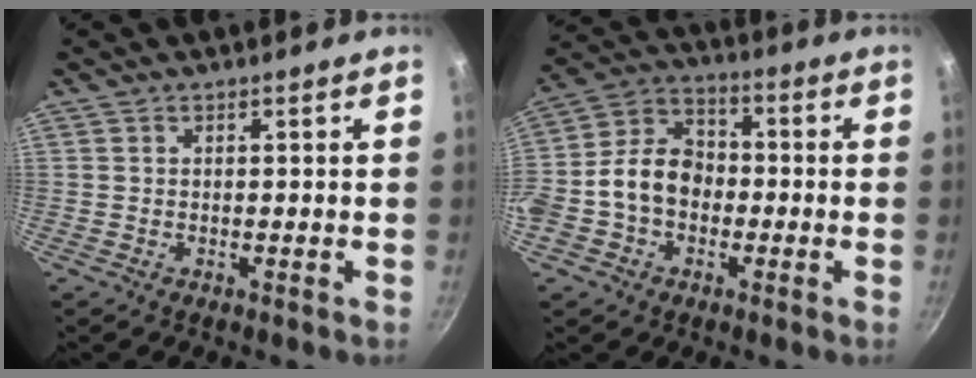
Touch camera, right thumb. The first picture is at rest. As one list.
[{"total": 12.9, "force": [-2.2, 9.9, 8.1], "torque": [-0.111, 0.043, -0.057]}]